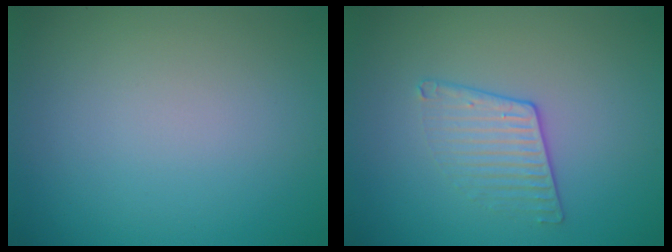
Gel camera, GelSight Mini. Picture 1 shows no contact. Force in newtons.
{"total": 2.0, "press": 1.5, "slide": 1.3}